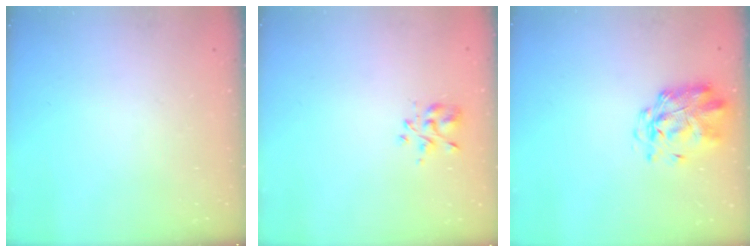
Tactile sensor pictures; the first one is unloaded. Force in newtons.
{"total": 2.8, "press": 2.6, "slide": 1.0}
{"total": 2.8, "press": 2.7, "slide": 0.8}